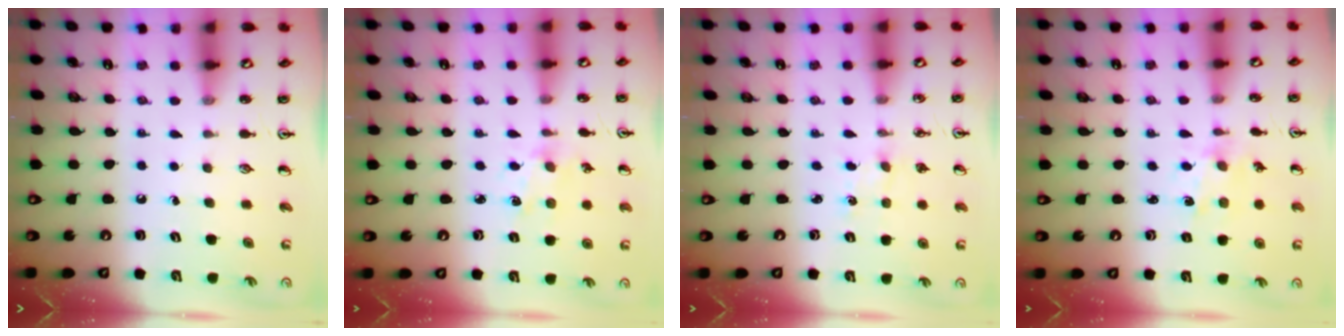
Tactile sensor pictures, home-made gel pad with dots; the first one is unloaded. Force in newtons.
{"total": 2.9, "press": 2.8, "slide": 0.4}
{"total": 0.0}
{"total": 1.6, "press": 1.5, "slide": 0.1}